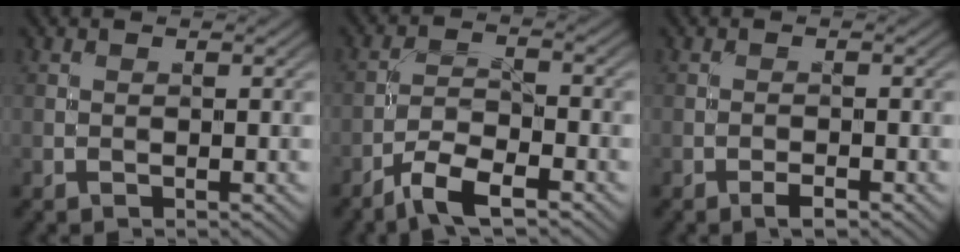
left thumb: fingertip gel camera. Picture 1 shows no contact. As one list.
[{"total": 5.8, "force": [-4.2, 1.4, 3.6], "torque": [-0.073, 0.000, -0.087]}, {"total": 1.3, "force": [-0.9, 0.2, 0.8], "torque": [-0.014, 0.002, -0.019]}]